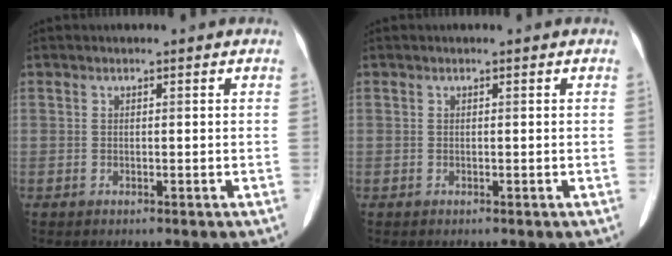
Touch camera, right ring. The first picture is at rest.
{"total": 0.0}